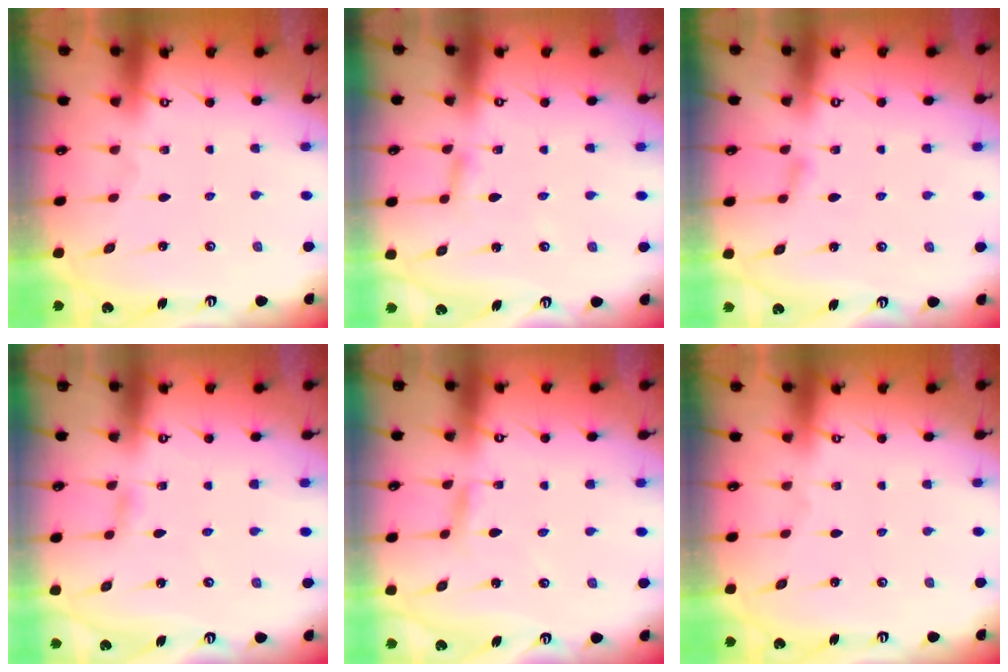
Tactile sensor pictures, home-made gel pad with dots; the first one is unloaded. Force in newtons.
{"total": 3.0, "press": 3.0, "slide": 0.2}
{"total": 4.5, "press": 4.5, "slide": 0.5}
{"total": 3.7, "press": 3.6, "slide": 0.5}
{"total": 2.8, "press": 2.8, "slide": 0.1}
{"total": 0.0}